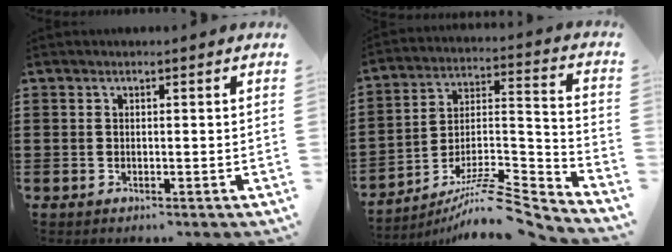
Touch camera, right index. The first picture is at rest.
{"total": 8.8, "force": [-7.1, 1.6, 4.9], "torque": [-0.076, 0.007, -0.137]}